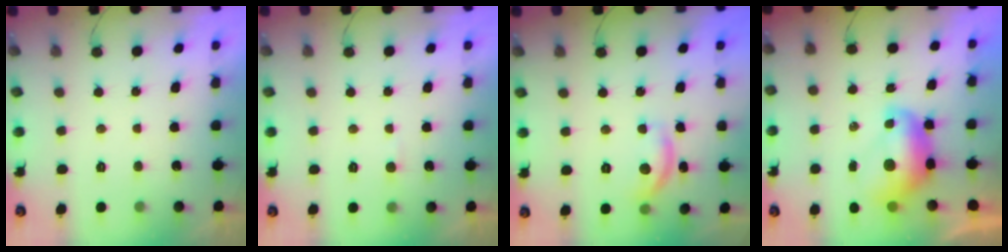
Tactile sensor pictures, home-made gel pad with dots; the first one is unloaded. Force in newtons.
{"total": 2.3, "press": 2.3, "slide": 0.3}
{"total": 10.3, "press": 10.3, "slide": 0.4}
{"total": 9.2, "press": 9.2, "slide": 1.1}